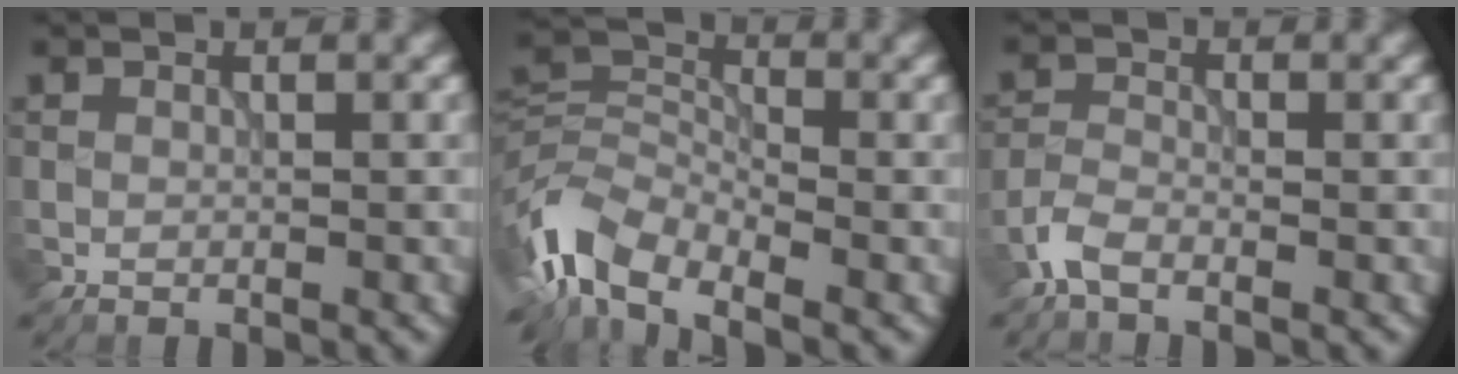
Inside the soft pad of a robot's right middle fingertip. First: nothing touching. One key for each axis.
{"total": 6.6, "fx": -3.9, "fy": 3.5, "fz": 4.1, "tx": -0.077, "ty": 0.002, "tz": -0.096}
{"total": 2.1, "fx": -1.6, "fy": 0.7, "fz": 1.3, "tx": -0.032, "ty": 0.001, "tz": -0.043}